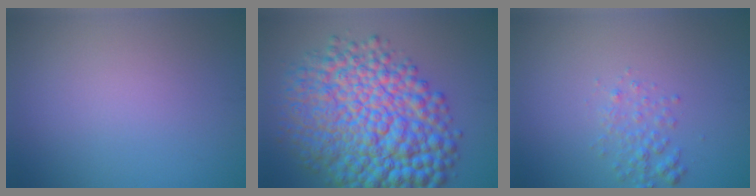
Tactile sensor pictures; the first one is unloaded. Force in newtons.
{"total": 13.0, "press": 13.0, "slide": 0.1}
{"total": 1.8, "press": 1.8, "slide": 0.1}